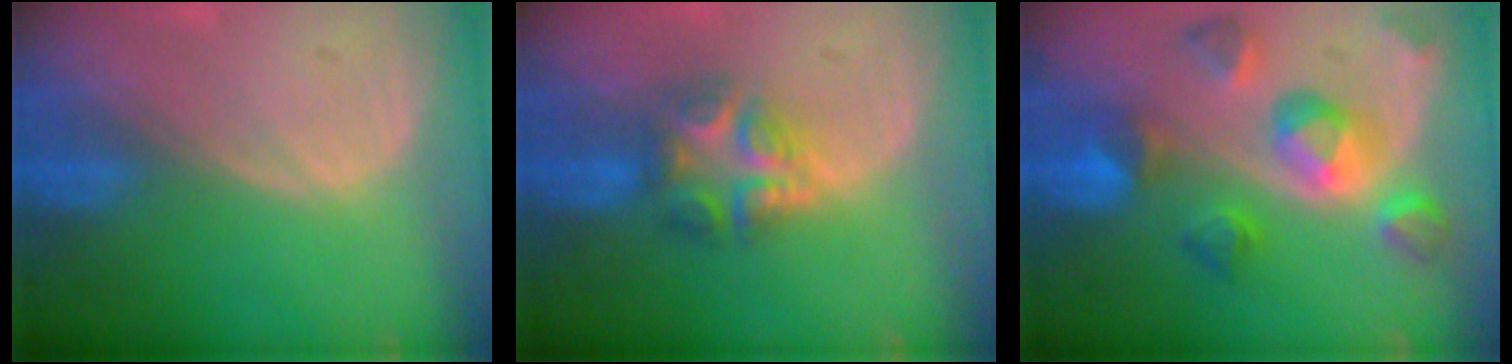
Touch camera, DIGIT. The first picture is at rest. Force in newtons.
{"total": 6.5, "press": 6.1, "slide": 2.3}
{"total": 10.0, "press": 8.9, "slide": 4.6}